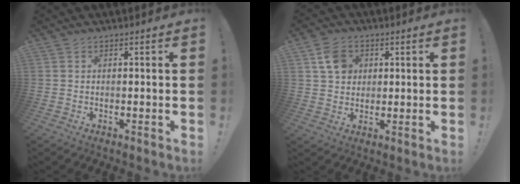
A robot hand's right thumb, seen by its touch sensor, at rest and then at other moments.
{"total": 7.9, "force": [3.0, 6.5, 3.2], "torque": [-0.045, -0.001, 0.058]}